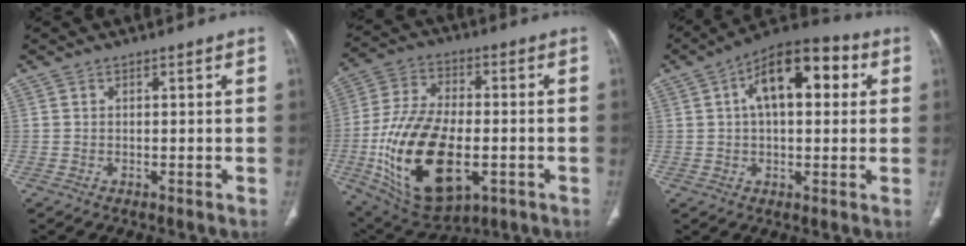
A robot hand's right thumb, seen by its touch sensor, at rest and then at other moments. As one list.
[{"total": 23.1, "force": [-5.4, 12.6, 18.6], "torque": [-0.349, 0.006, -0.074]}, {"total": 15.0, "force": [3.8, 7.6, 12.3], "torque": [-0.165, 0.026, 0.052]}]